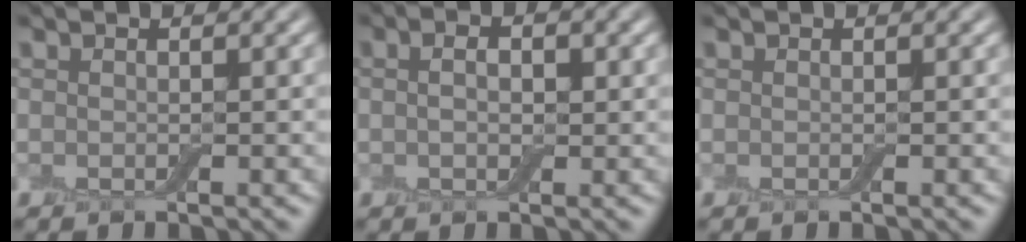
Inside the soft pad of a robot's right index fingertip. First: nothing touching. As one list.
[{"total": 3.2, "force": [1.1, 2.0, 2.3], "torque": [-0.028, 0.010, 0.001]}, {"total": 0.0}]